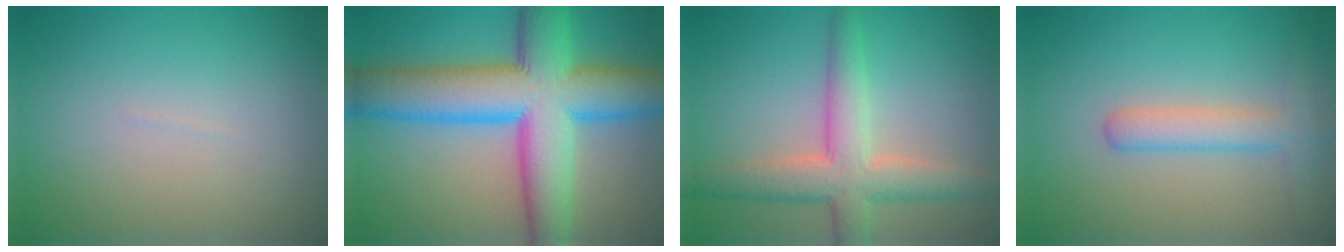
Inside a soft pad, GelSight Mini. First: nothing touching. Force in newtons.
{"total": 12.8, "press": 12.8, "slide": 0.2}
{"total": 5.6, "press": 5.6, "slide": 0.3}
{"total": 3.0, "press": 3.0, "slide": 0.0}